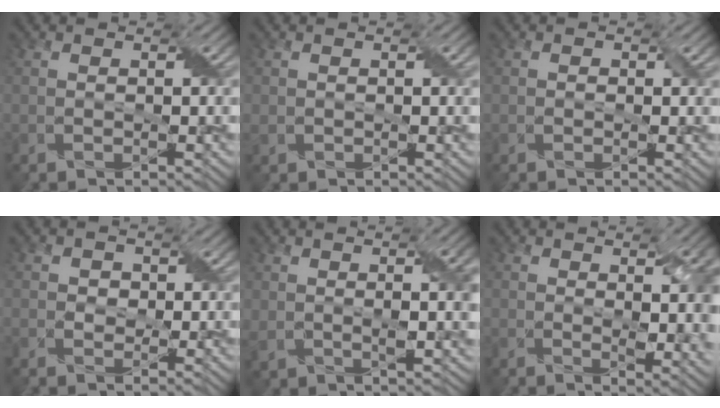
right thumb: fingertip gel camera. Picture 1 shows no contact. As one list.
[{"total": 1.2, "force": [-0.1, 1.1, 0.5], "torque": [-0.020, -0.001, 0.000]}, {"total": 0.7, "force": [-0.1, 0.6, 0.3], "torque": [-0.004, -0.003, -0.005]}, {"total": 1.8, "force": [0.6, 1.6, 0.6], "torque": [-0.017, -0.002, 0.002]}, {"total": 5.9, "force": [1.5, 2.1, 5.2], "torque": [-0.100, 0.000, 0.029]}, {"total": 6.8, "force": [1.6, 2.6, 6.0], "torque": [-0.089, -0.011, 0.038]}]